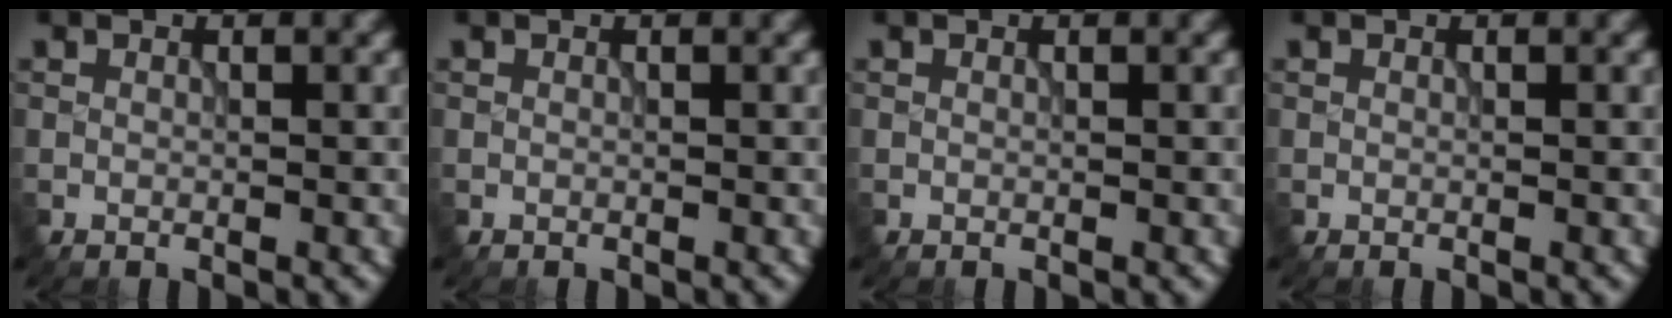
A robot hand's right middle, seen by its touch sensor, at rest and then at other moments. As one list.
[{"total": 0.0}, {"total": 0.0}, {"total": 0.0}]